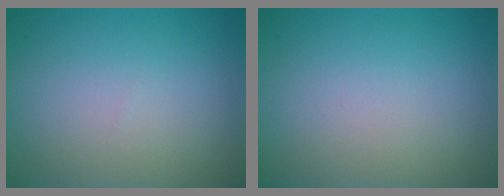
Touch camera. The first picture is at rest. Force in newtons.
{"total": 0.0}